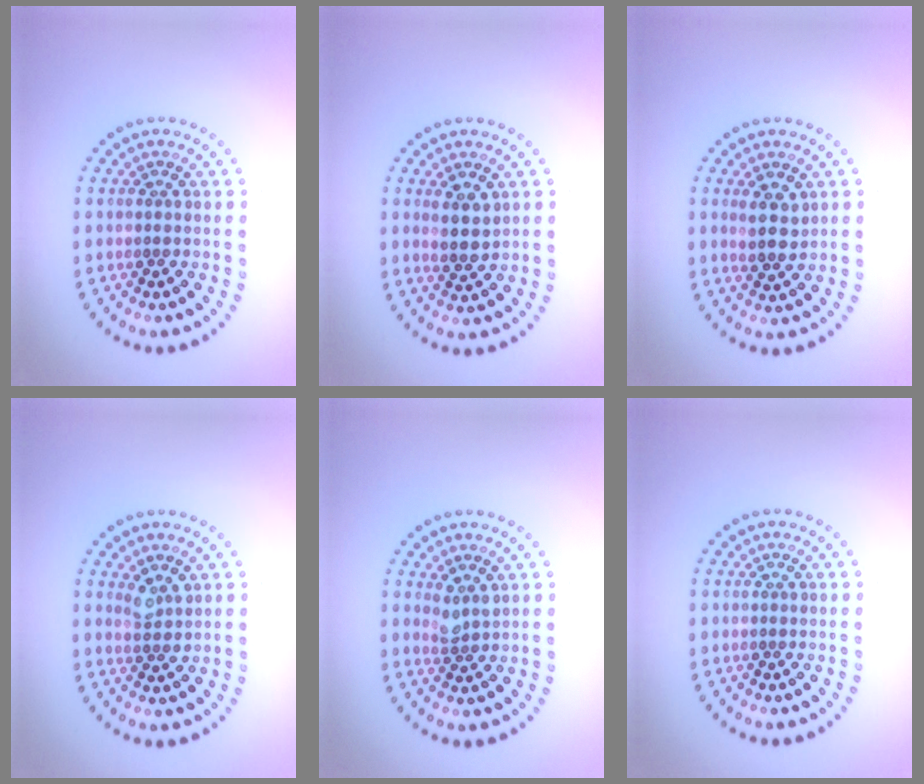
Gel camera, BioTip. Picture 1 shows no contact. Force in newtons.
{"total": 2.5, "press": 2.2, "slide": 1.0}
{"total": 2.5, "press": 2.2, "slide": 1.1}
{"total": 1.6, "press": 1.3, "slide": 0.8}
{"total": 1.3, "press": 1.0, "slide": 0.8}
{"total": 0.0}